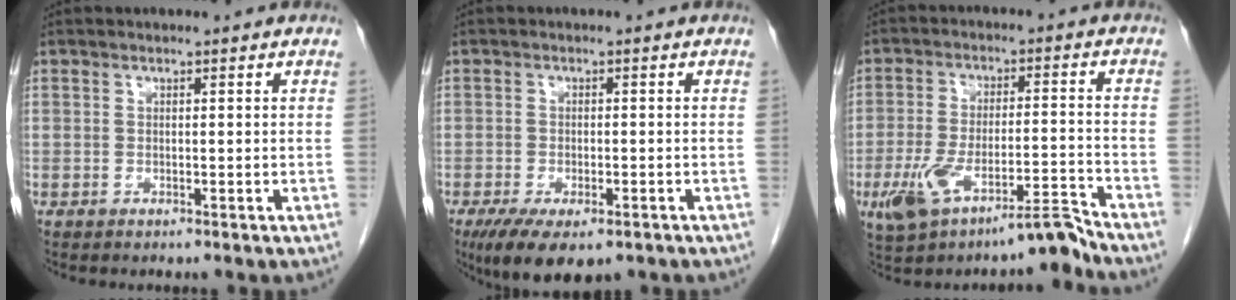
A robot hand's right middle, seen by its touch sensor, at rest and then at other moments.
{"total": 8.8, "force": [-5.8, 3.4, 5.7], "torque": [-0.094, -0.016, -0.087]}
{"total": 9.5, "force": [-6.6, 1.8, 6.6], "torque": [-0.126, 0.010, -0.110]}